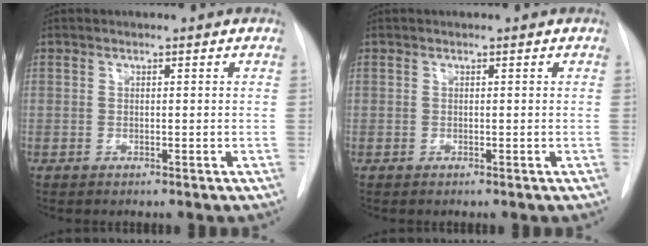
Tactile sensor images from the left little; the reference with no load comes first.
{"total": 0.0}